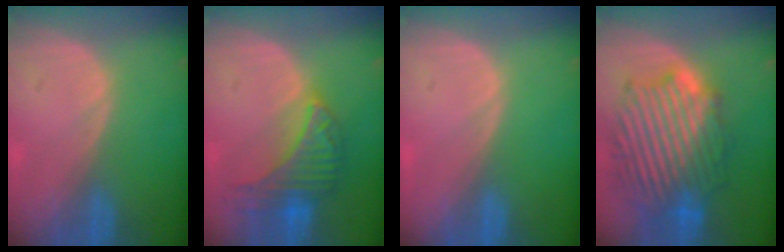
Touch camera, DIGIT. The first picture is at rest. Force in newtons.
{"total": 7.2, "press": 7.2, "slide": 0.1}
{"total": 0.0}
{"total": 13.2, "press": 13.2, "slide": 1.0}